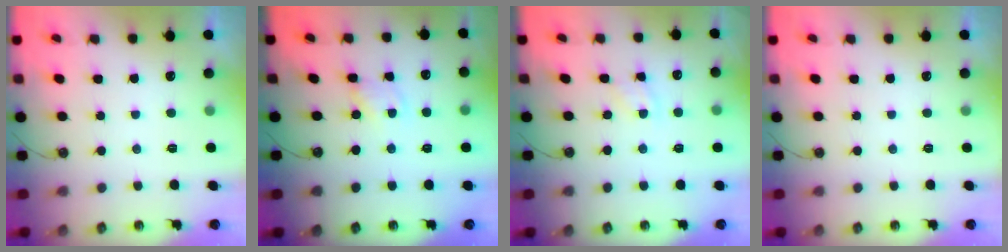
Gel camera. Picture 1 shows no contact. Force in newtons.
{"total": 1.6, "press": 1.6, "slide": 0.2}
{"total": 4.2, "press": 4.2, "slide": 0.5}
{"total": 0.0}